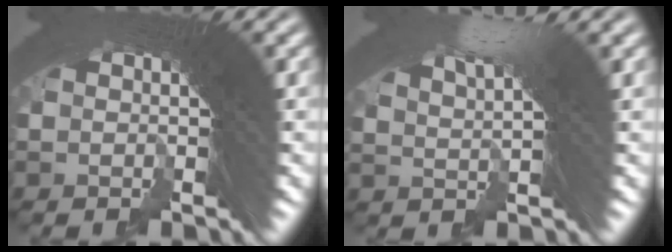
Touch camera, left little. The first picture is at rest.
{"total": 3.6, "force": [2.4, -0.1, 2.8], "torque": [-0.035, 0.011, 0.041]}